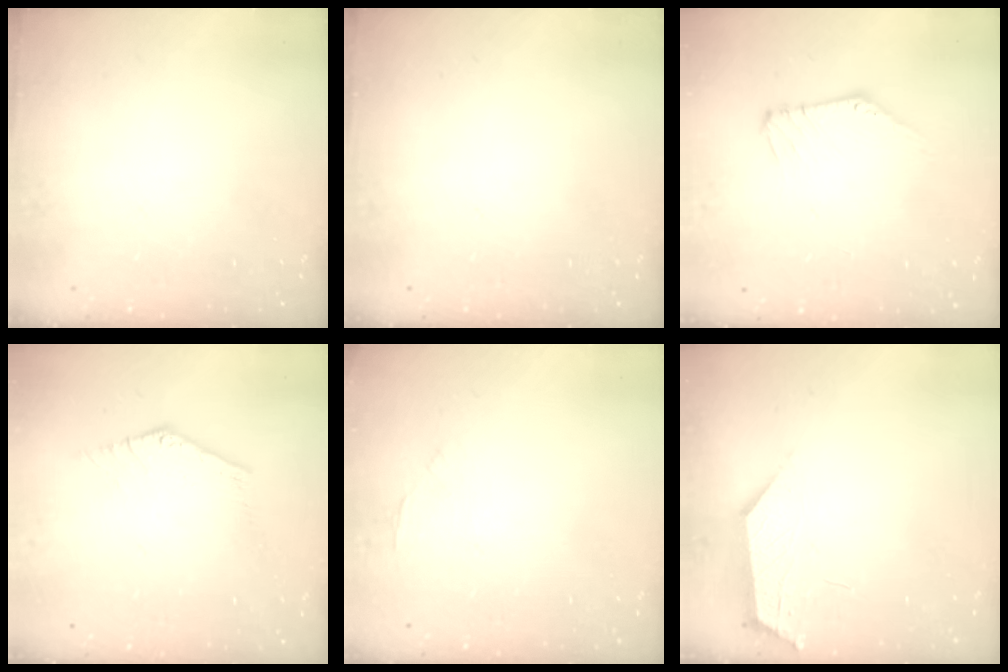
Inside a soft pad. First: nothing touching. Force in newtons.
{"total": 0.0}
{"total": 3.5, "press": 3.5, "slide": 0.1}
{"total": 0.0}
{"total": 1.1, "press": 1.0, "slide": 0.5}
{"total": 1.8, "press": 1.7, "slide": 0.3}